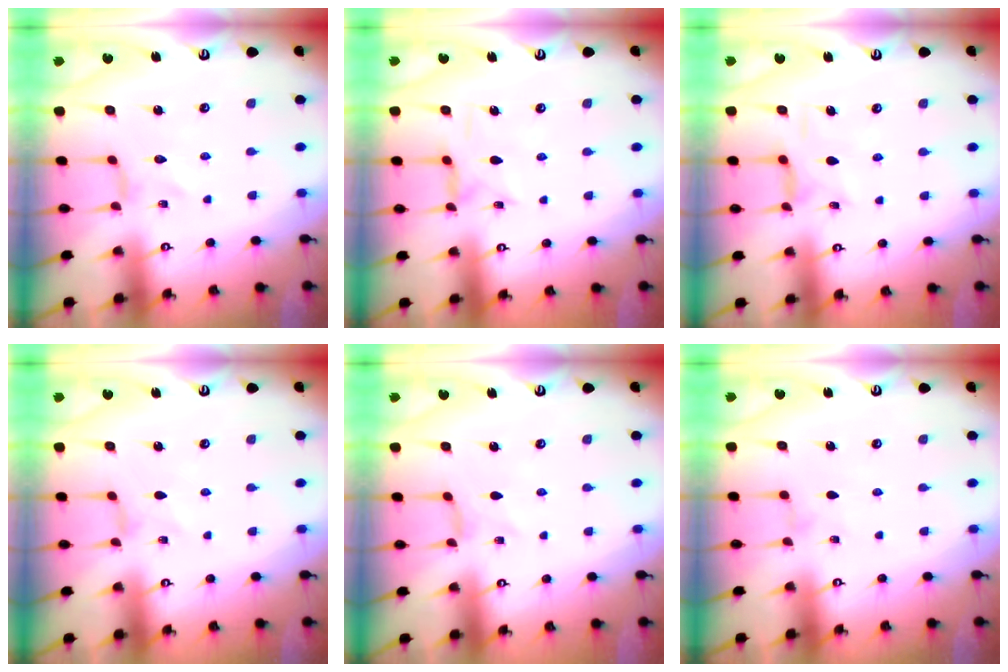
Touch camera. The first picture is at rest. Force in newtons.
{"total": 4.8, "press": 4.8, "slide": 0.3}
{"total": 5.7, "press": 5.7, "slide": 0.6}
{"total": 0.0}
{"total": 0.0}
{"total": 0.0}